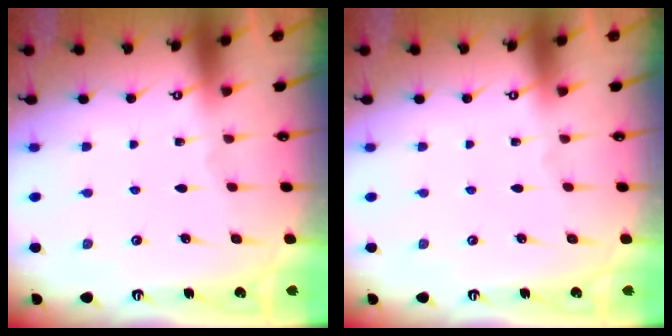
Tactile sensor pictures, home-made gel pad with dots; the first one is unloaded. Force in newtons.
{"total": 0.0}